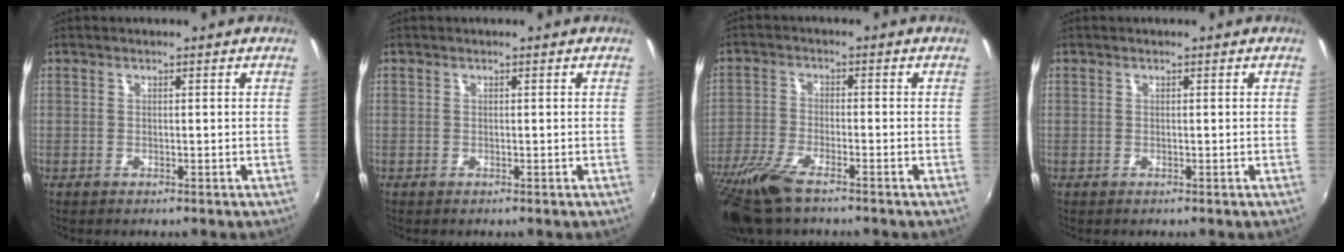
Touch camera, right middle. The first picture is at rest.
{"total": 0.0}
{"total": 11.5, "force": [-8.5, 2.9, 7.1], "torque": [-0.170, -0.037, -0.169]}
{"total": 0.0}